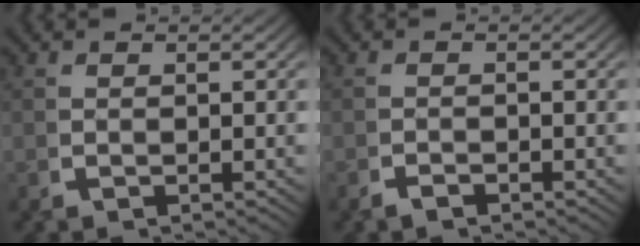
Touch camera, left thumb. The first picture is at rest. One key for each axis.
{"total": 0.9, "fx": -0.9, "fy": 0.1, "fz": -0.1, "tx": 0.000, "ty": -0.001, "tz": -0.021}